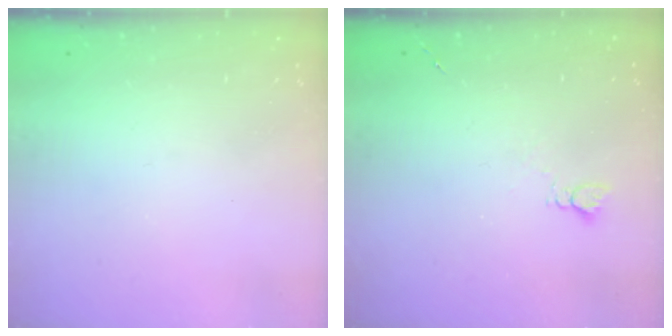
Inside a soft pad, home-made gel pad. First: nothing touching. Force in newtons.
{"total": 2.6, "press": 2.6, "slide": 0.4}